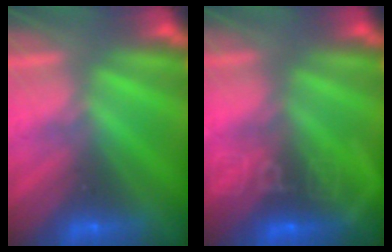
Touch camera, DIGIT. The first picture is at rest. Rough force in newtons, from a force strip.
{"total": 7.6}